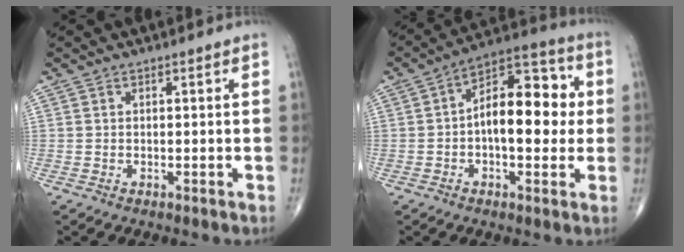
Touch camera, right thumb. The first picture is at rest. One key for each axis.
{"total": 15.0, "fx": 0.3, "fy": 7.9, "fz": 12.8, "tx": -0.163, "ty": 0.033, "tz": -0.008}